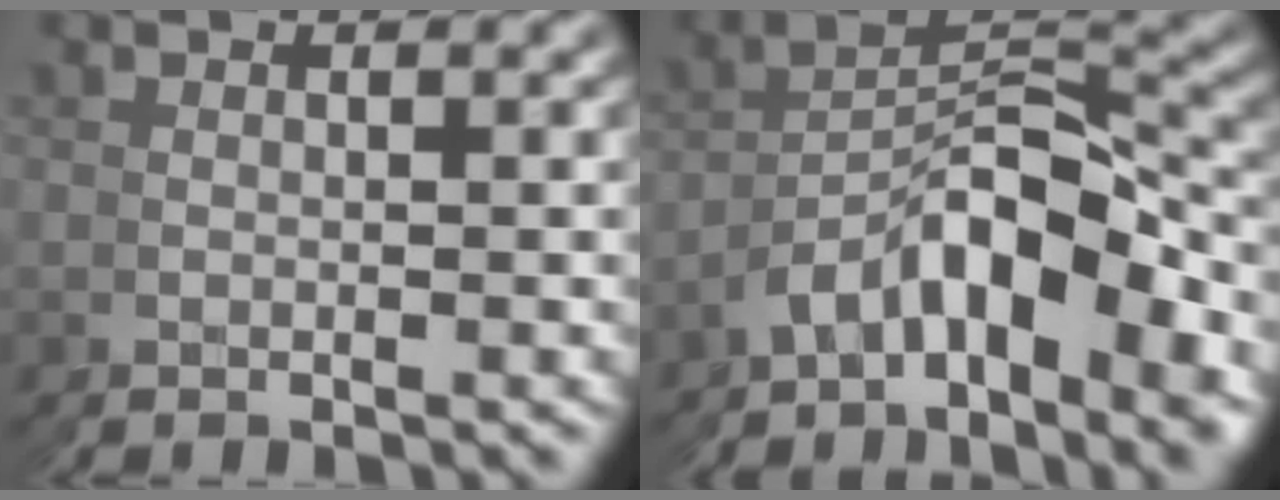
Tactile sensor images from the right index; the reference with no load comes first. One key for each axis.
{"total": 7.4, "fx": -3.0, "fy": 3.9, "fz": 5.5, "tx": -0.090, "ty": -0.012, "tz": -0.042}